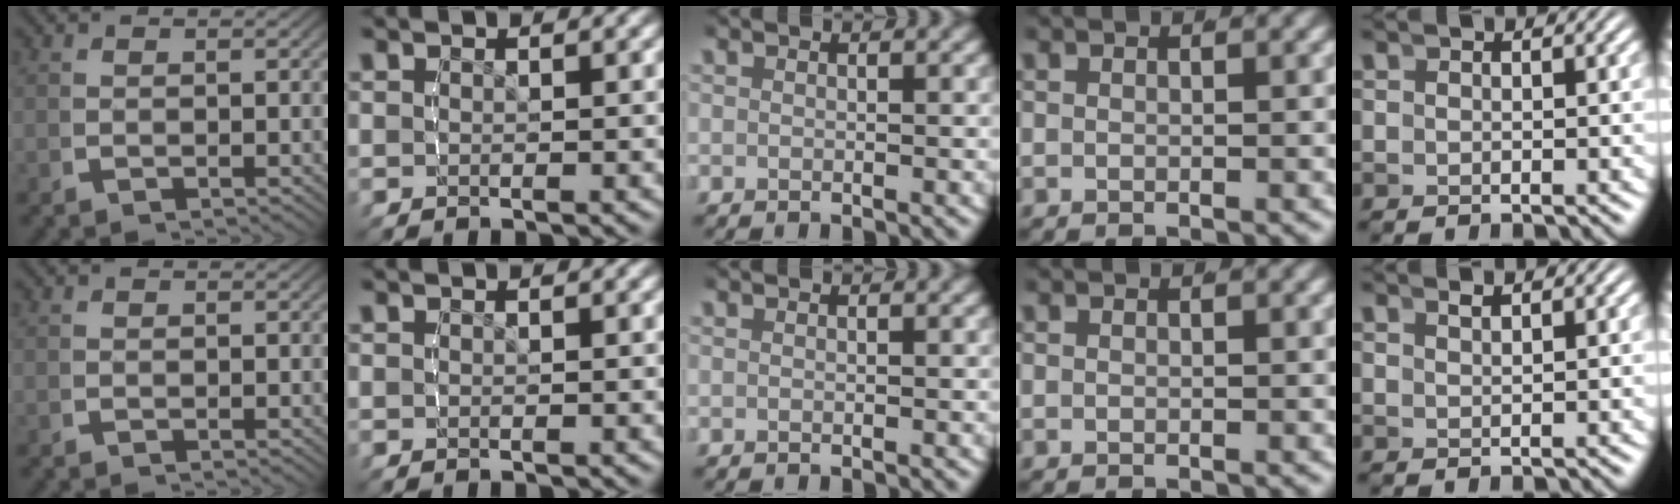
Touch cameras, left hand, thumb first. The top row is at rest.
{"little": {"total": 1.0, "force": [0.8, -0.6, -0.1], "torque": [0.013, 0.006, 0.018]}}